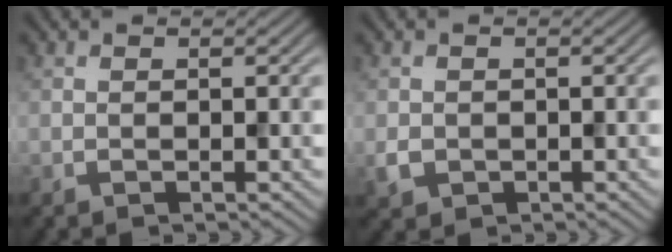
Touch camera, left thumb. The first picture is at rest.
{"total": 1.7, "force": [-0.4, 1.5, 0.7], "torque": [-0.015, -0.007, -0.010]}